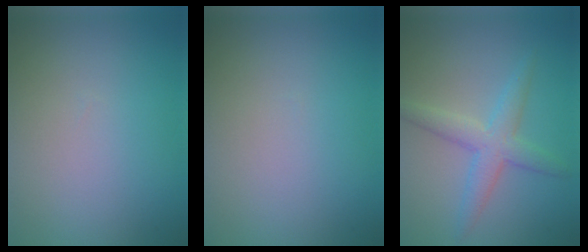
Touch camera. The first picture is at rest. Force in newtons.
{"total": 0.0}
{"total": 3.4, "press": 3.4, "slide": 0.1}